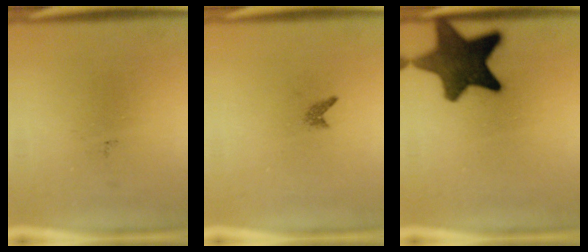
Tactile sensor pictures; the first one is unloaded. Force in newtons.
{"total": 0.7}
{"total": 13.3}